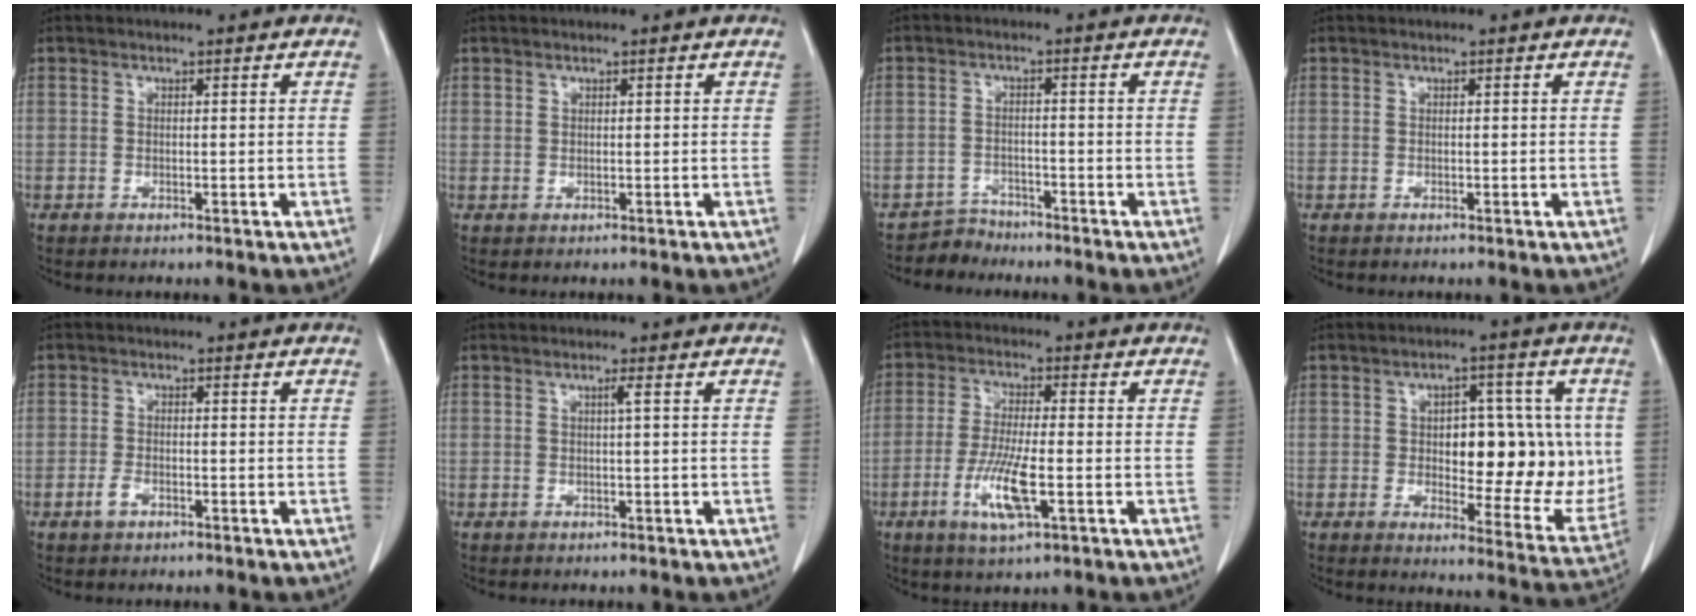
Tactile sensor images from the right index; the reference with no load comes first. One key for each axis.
{"total": 0.6, "fx": 0.5, "fy": 0.2, "fz": 0.0, "tx": 0.006, "ty": 0.001, "tz": 0.010}
{"total": 2.8, "fx": -2.5, "fy": 0.7, "fz": -1.0, "tx": 0.023, "ty": -0.003, "tz": -0.044}
{"total": 0.0}
{"total": 2.1, "fx": -1.2, "fy": 1.0, "fz": 1.4, "tx": -0.030, "ty": 0.002, "tz": -0.021}
{"total": 0.8, "fx": 0.1, "fy": -0.3, "fz": 0.7, "tx": -0.013, "ty": 0.000, "tz": 0.004}
{"total": 8.5, "fx": -2.8, "fy": 1.4, "fz": 7.8, "tx": -0.158, "ty": -0.011, "tz": -0.050}
{"total": 15.6, "fx": 0.8, "fy": 6.9, "fz": 14.0, "tx": -0.181, "ty": 0.008, "tz": 0.024}